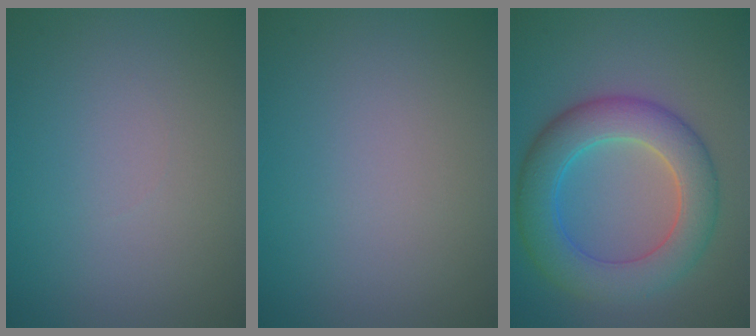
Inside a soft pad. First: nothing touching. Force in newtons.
{"total": 0.0}
{"total": 7.2, "press": 7.2, "slide": 0.2}